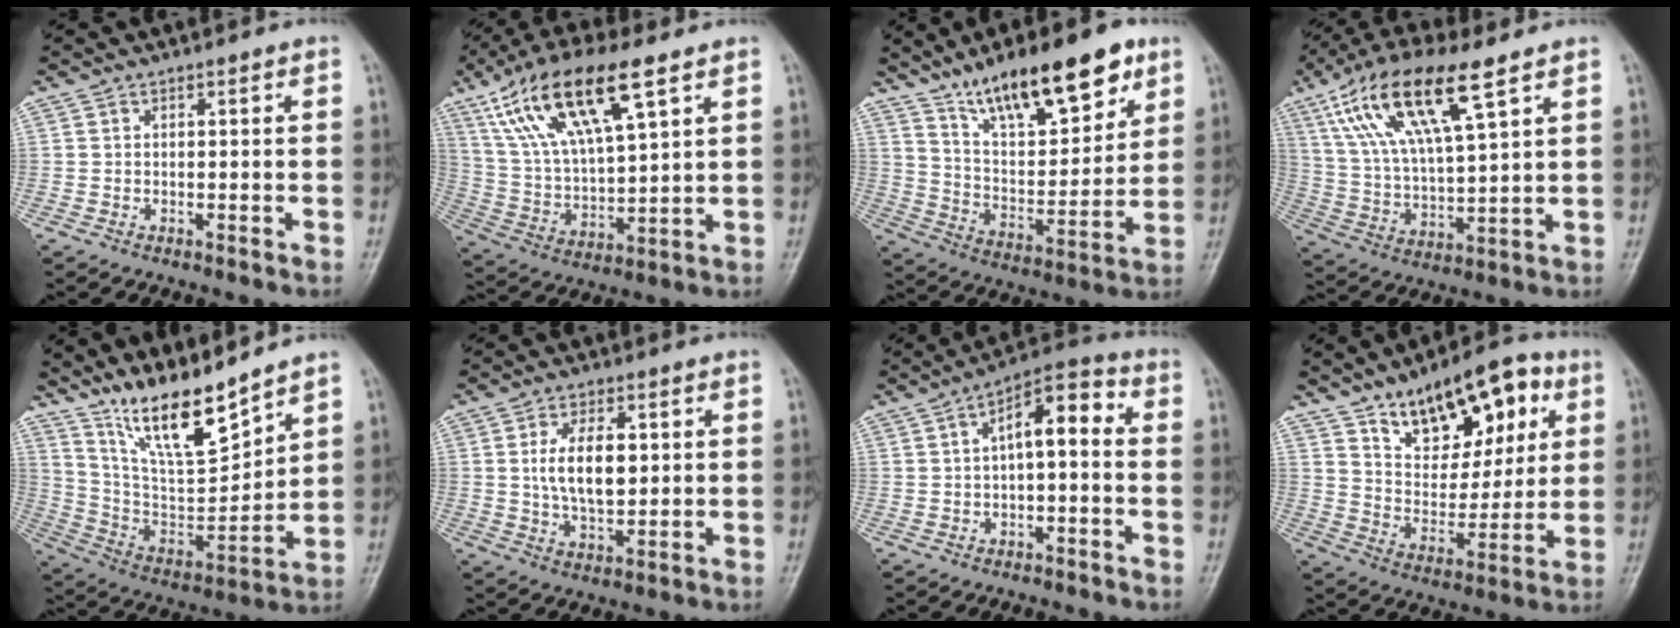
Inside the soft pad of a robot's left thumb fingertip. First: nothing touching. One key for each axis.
{"total": 18.6, "fx": 9.8, "fy": 6.1, "fz": 14.7, "tx": -0.272, "ty": -0.016, "tz": 0.186}
{"total": 19.5, "fx": 12.6, "fy": 7.0, "fz": 13.1, "tx": -0.171, "ty": -0.054, "tz": 0.222}
{"total": 17.7, "fx": 9.1, "fy": 5.2, "fz": 14.3, "tx": -0.274, "ty": -0.015, "tz": 0.173}
{"total": 14.8, "fx": 12.0, "fy": 2.9, "fz": 8.2, "tx": -0.122, "ty": -0.073, "tz": 0.234}
{"total": 9.0, "fx": 1.3, "fy": 4.9, "fz": 7.4, "tx": -0.123, "ty": -0.008, "tz": 0.025}
{"total": 8.8, "fx": 0.7, "fy": 4.0, "fz": 7.8, "tx": -0.107, "ty": 0.038, "tz": -0.002}
{"total": 18.7, "fx": 9.0, "fy": 10.2, "fz": 12.8, "tx": -0.131, "ty": -0.026, "tz": 0.145}